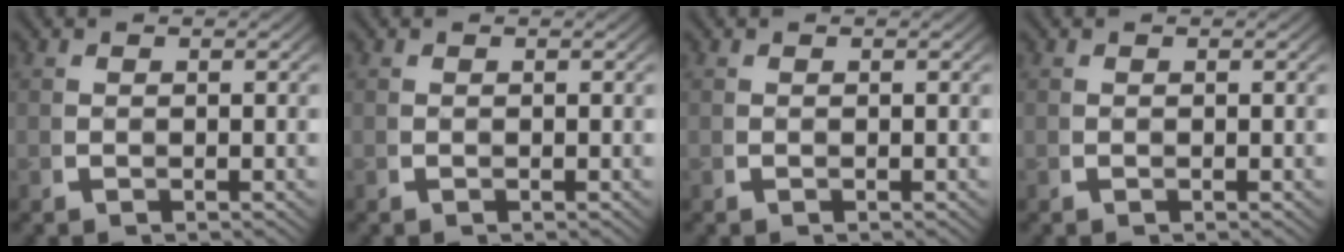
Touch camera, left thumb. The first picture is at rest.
{"total": 0.0}
{"total": 0.0}
{"total": 0.0}